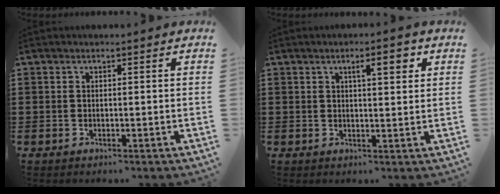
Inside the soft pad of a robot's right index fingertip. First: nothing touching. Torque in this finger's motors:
{"motor_torque": [0.31, 0.12, 0.09, 0.08]}